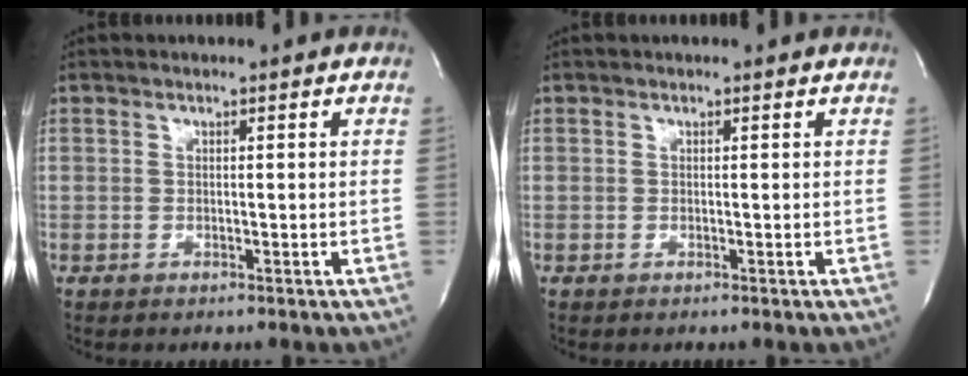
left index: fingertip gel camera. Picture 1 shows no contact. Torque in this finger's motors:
{"motor_torque": [0.15, -0.07, -0.03, -0.02]}